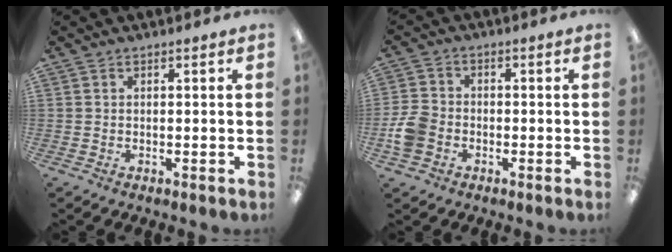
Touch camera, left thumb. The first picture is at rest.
{"total": 6.2, "force": [-2.1, 4.9, 3.3], "torque": [-0.071, 0.013, -0.037]}